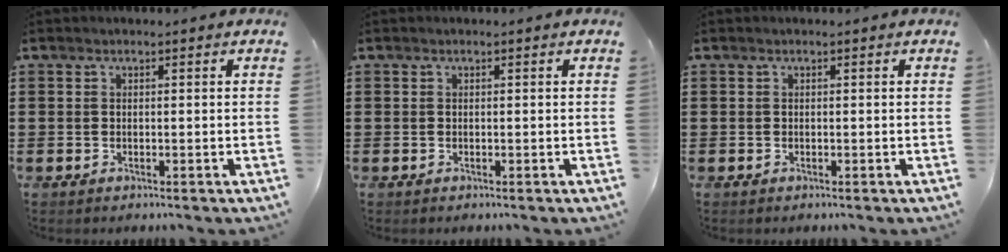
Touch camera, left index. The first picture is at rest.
{"total": 0.0}
{"total": 0.0}